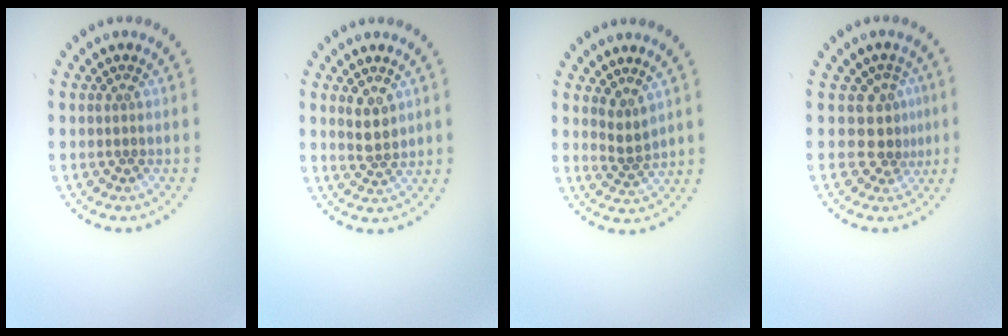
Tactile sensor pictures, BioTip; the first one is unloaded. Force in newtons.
{"total": 2.0, "press": 1.9, "slide": 0.6}
{"total": 1.7, "press": 1.1, "slide": 1.3}
{"total": 2.5, "press": 1.8, "slide": 1.7}